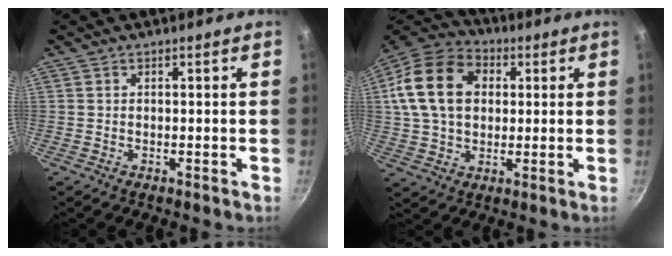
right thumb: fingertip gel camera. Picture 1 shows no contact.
{"total": 17.8, "force": [3.6, 13.1, 11.5], "torque": [-0.192, 0.022, 0.057]}